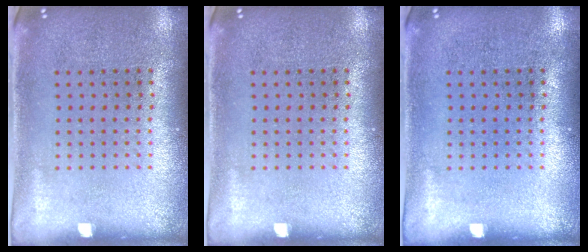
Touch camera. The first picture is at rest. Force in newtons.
{"total": 0.0}
{"total": 0.0}